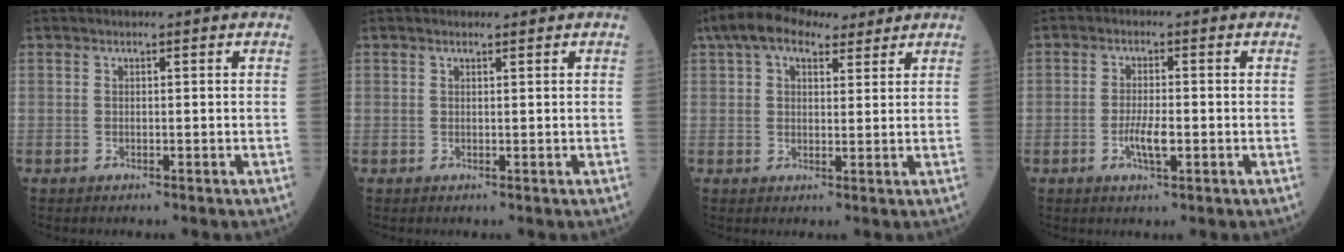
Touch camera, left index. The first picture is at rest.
{"total": 0.5, "force": [0.5, 0.1, 0.2], "torque": [-0.011, 0.001, 0.008]}
{"total": 10.0, "force": [7.0, 4.5, 5.5], "torque": [-0.104, 0.047, 0.121]}
{"total": 3.7, "force": [-1.1, 0.8, 3.4], "torque": [-0.070, -0.001, -0.019]}